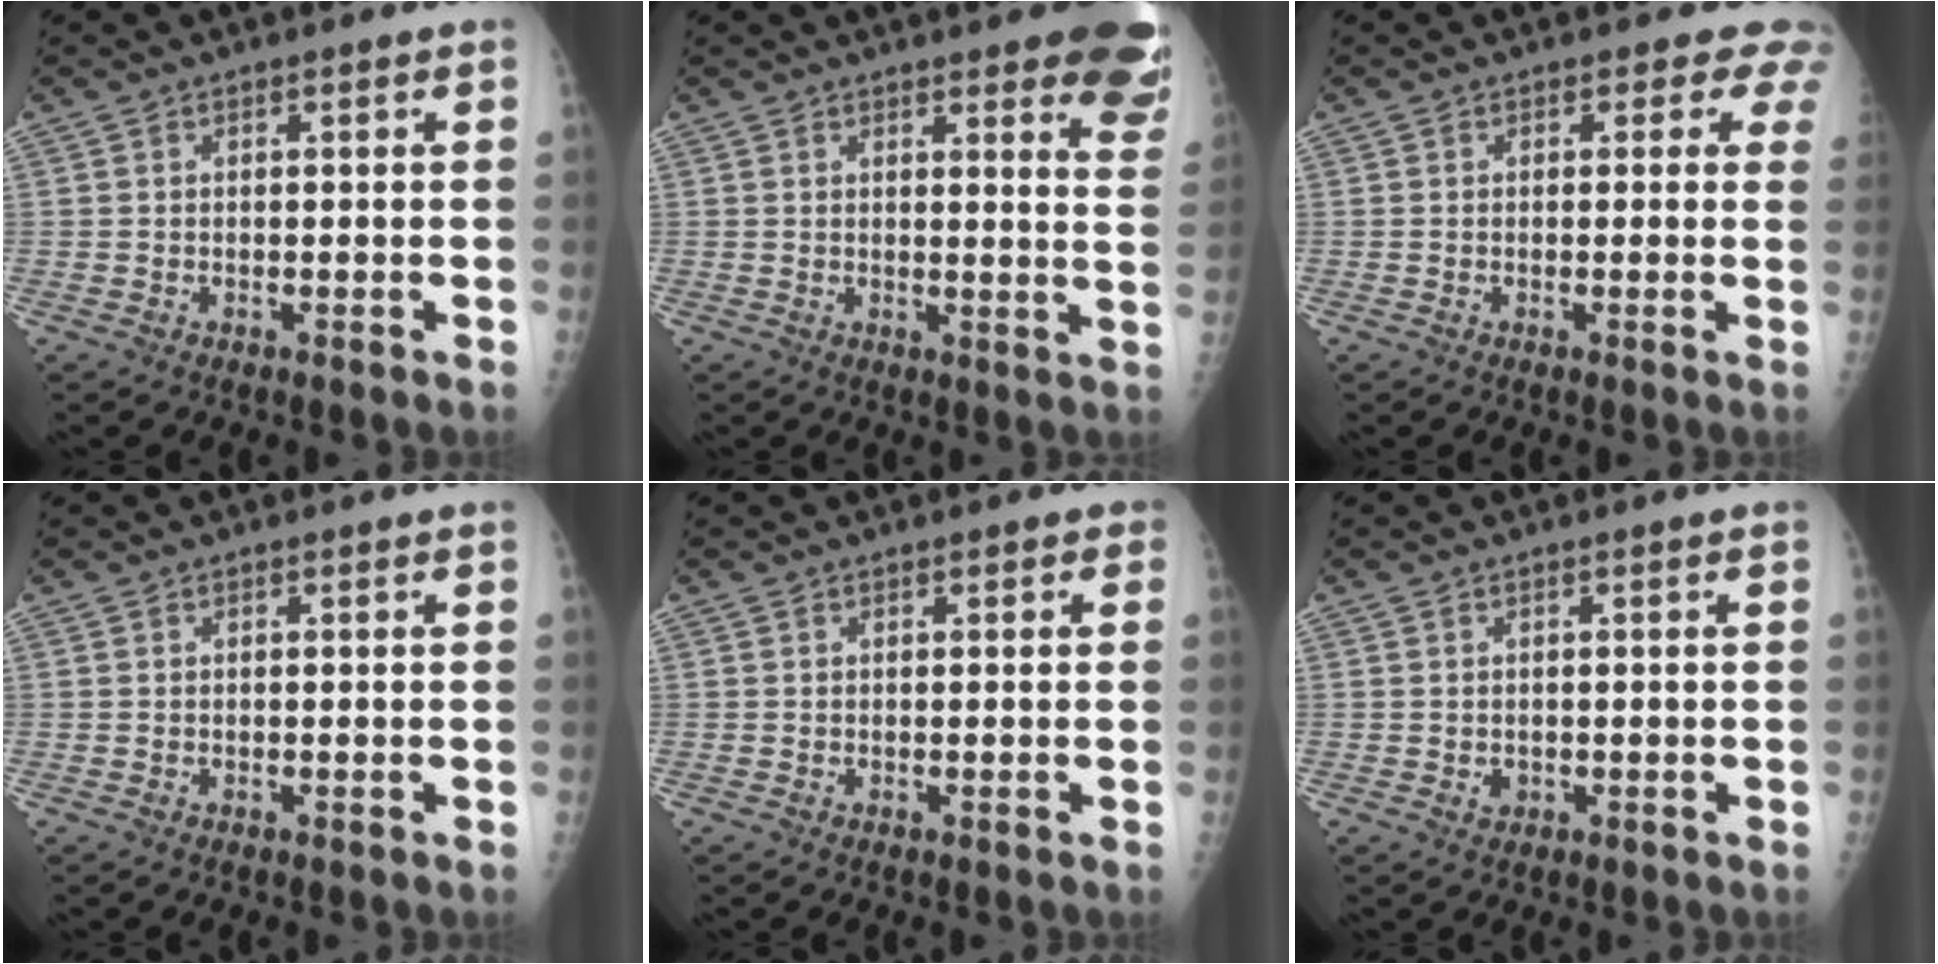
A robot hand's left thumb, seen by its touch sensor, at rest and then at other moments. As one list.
[{"total": 14.2, "force": [9.8, 3.6, 9.6], "torque": [-0.083, -0.046, 0.095]}, {"total": 3.5, "force": [2.5, 2.2, 0.8], "torque": [0.023, -0.010, 0.006]}, {"total": 0.0}, {"total": 0.8, "force": [0.5, 0.4, 0.5], "torque": [-0.001, 0.000, 0.001]}, {"total": 1.1, "force": [-0.1, 0.9, 0.5], "torque": [-0.004, 0.001, 0.002]}]